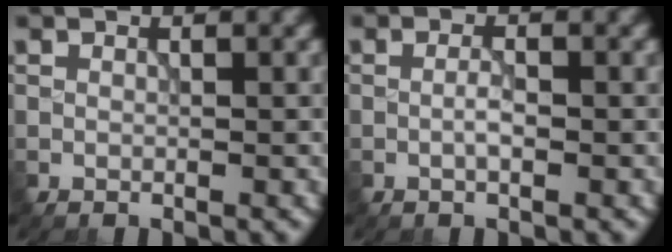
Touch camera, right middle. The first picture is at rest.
{"total": 1.3, "force": [-0.3, 0.3, 1.2], "torque": [-0.023, 0.001, -0.008]}